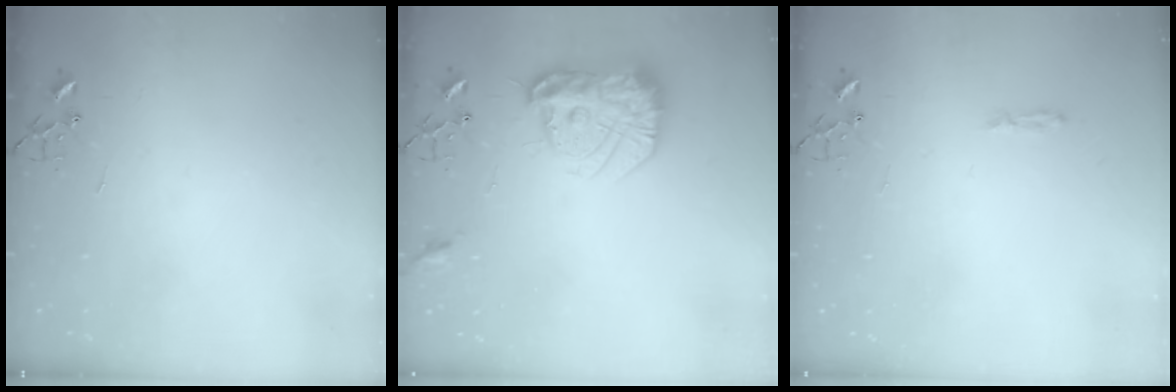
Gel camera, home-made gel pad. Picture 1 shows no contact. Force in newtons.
{"total": 18.0, "press": 17.9, "slide": 1.6}
{"total": 3.6, "press": 3.6, "slide": 0.4}